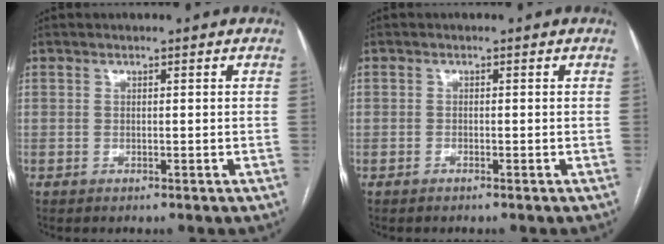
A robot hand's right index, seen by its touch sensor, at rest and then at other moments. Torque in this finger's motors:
{"motor_torque": [-0.98, 0.14, -0.50, -0.16]}